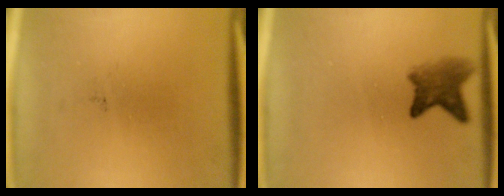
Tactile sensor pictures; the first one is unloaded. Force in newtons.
{"total": 4.2}